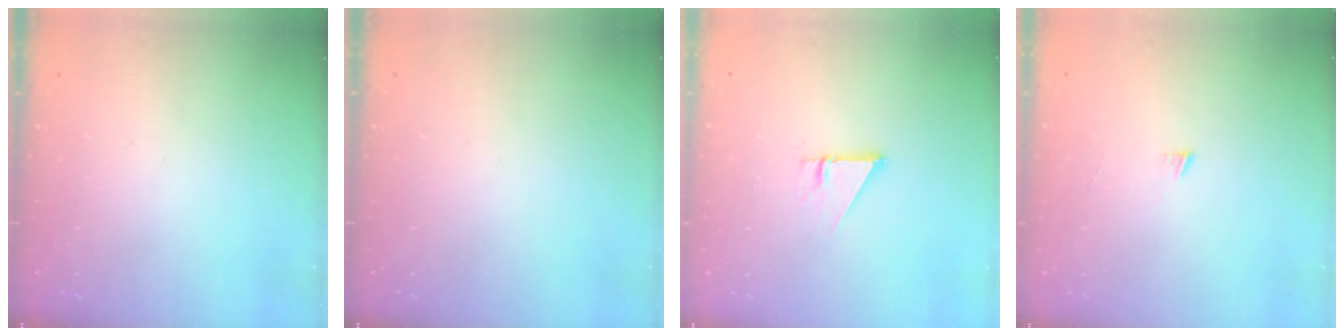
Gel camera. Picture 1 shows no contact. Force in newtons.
{"total": 0.0}
{"total": 2.7, "press": 2.7, "slide": 0.1}
{"total": 3.0, "press": 3.0, "slide": 0.3}